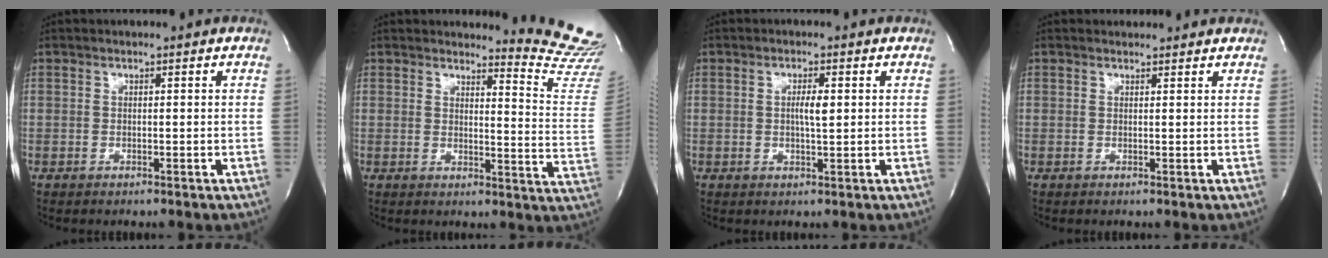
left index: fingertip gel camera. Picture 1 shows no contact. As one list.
[{"total": 12.6, "force": [12.5, -1.3, 0.7], "torque": [0.006, -0.157, 0.115]}, {"total": 2.6, "force": [0.3, 0.4, 2.6], "torque": [-0.048, -0.001, 0.004]}, {"total": 2.3, "force": [2.2, 0.6, 0.0], "torque": [-0.012, 0.009, 0.023]}]